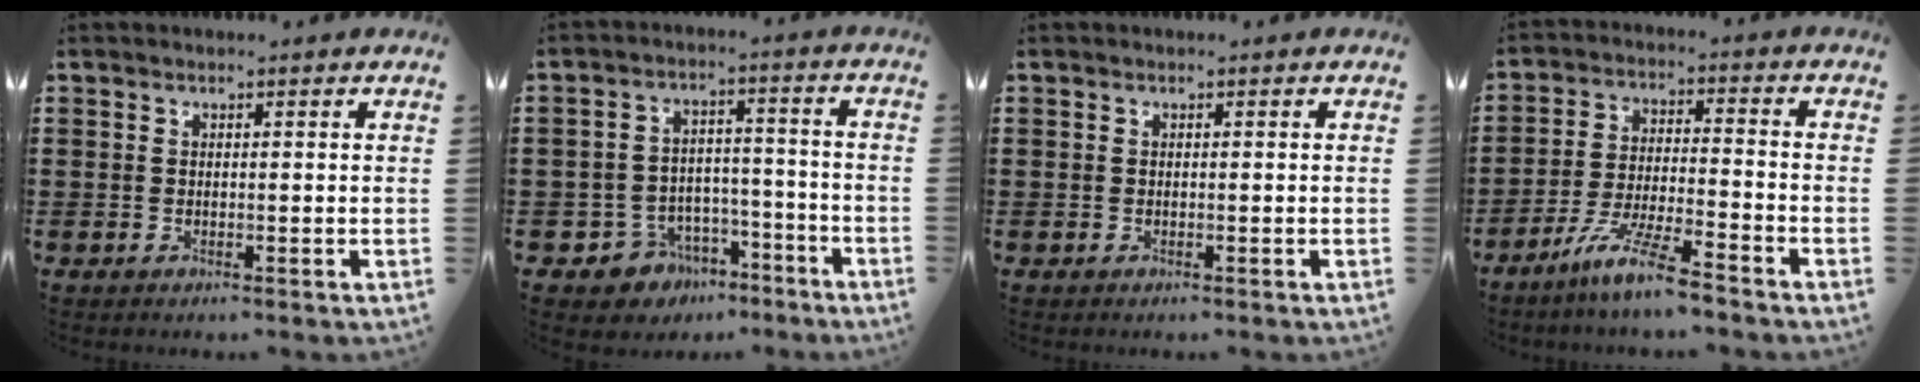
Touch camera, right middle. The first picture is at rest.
{"total": 5.2, "force": [-4.2, 3.0, 0.5], "torque": [-0.026, 0.016, -0.084]}
{"total": 0.0}
{"total": 8.3, "force": [-6.6, -0.2, 4.9], "torque": [-0.102, -0.011, -0.128]}